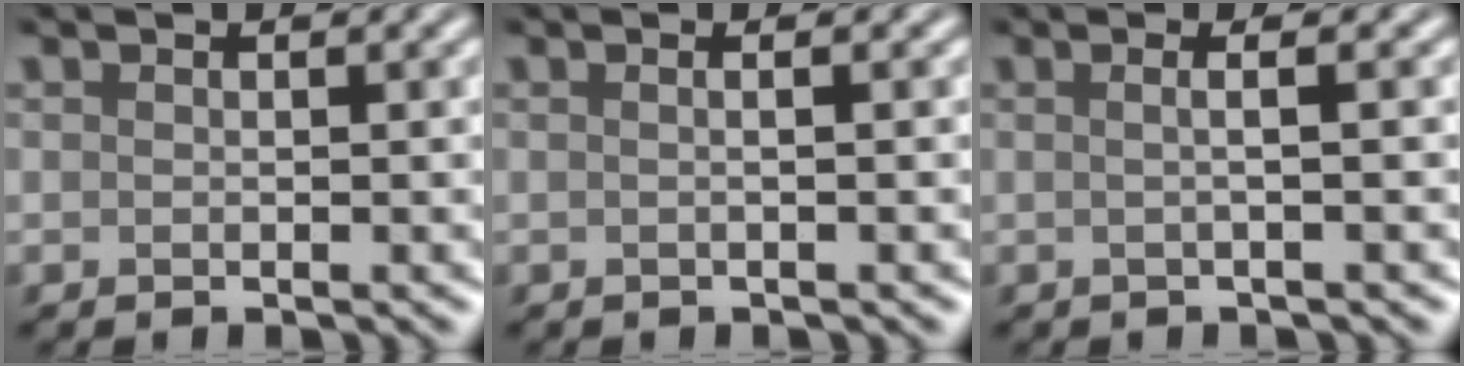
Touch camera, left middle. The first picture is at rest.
{"total": 2.2, "force": [0.5, 1.2, 1.8], "torque": [-0.003, 0.008, -0.021]}
{"total": 2.4, "force": [0.4, 1.0, 2.2], "torque": [-0.017, 0.004, -0.021]}